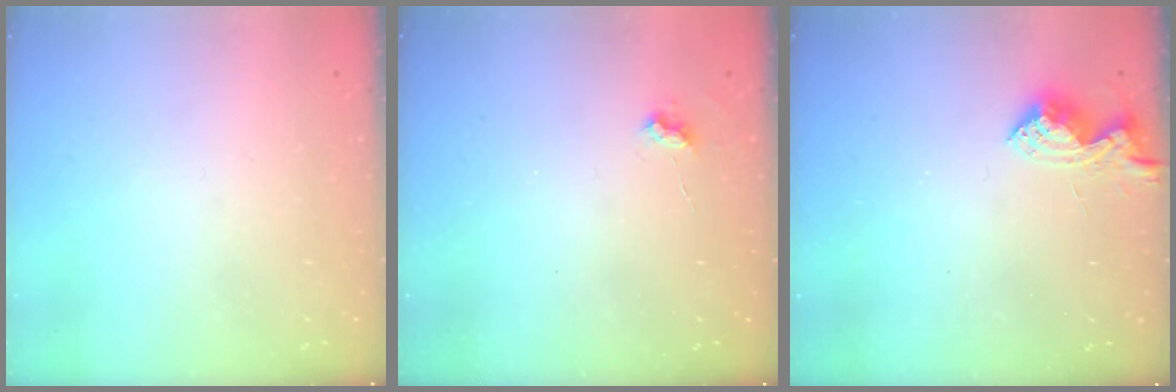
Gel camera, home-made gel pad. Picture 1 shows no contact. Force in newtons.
{"total": 4.5, "press": 4.5, "slide": 0.7}
{"total": 10.0, "press": 10.0, "slide": 0.2}